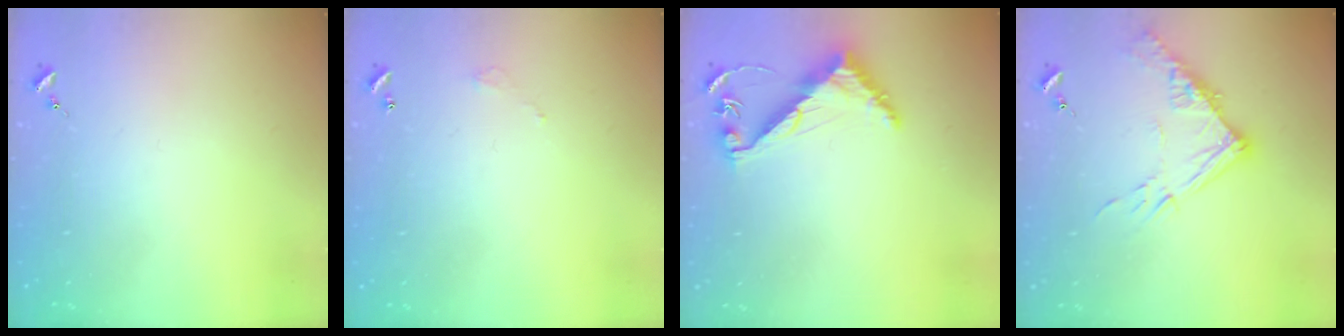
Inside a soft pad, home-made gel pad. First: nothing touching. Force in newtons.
{"total": 3.0, "press": 3.0, "slide": 0.2}
{"total": 7.3, "press": 7.3, "slide": 0.6}
{"total": 13.2, "press": 13.2, "slide": 1.2}